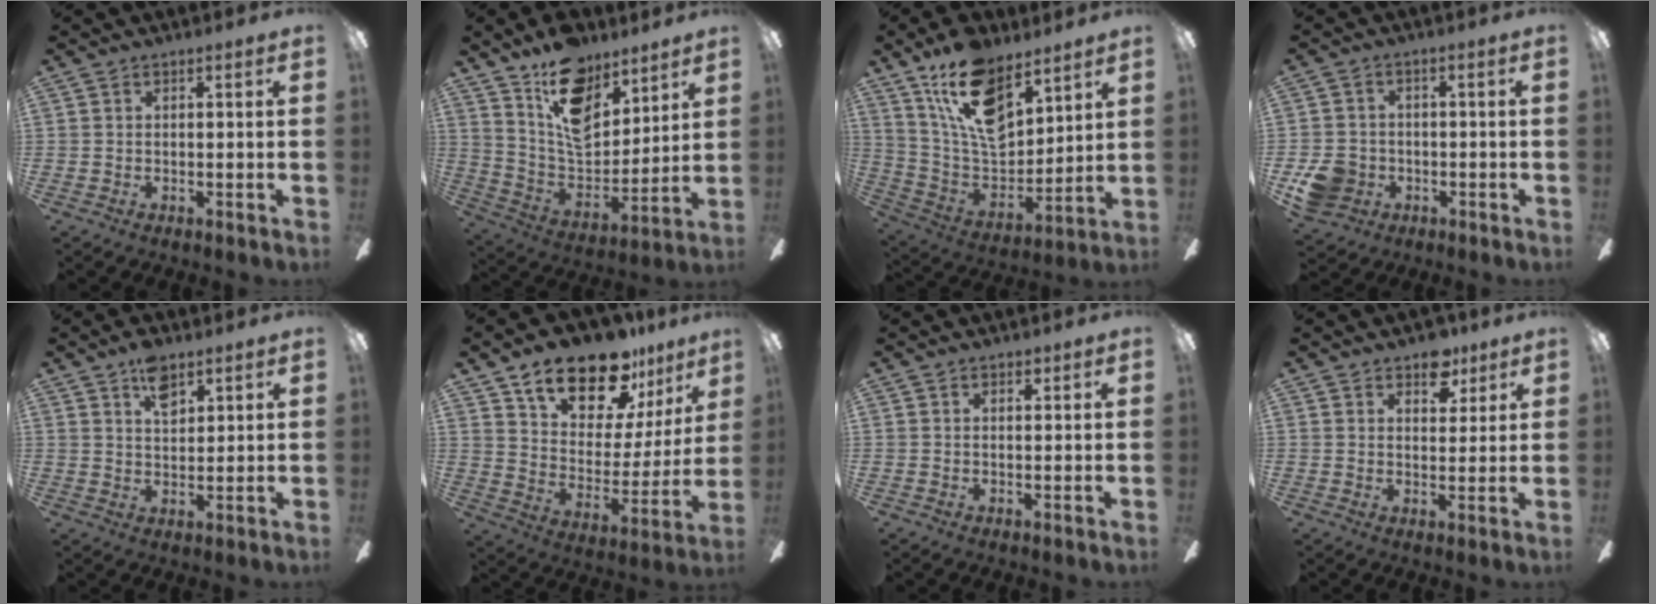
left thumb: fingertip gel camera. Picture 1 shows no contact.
{"total": 17.1, "force": [11.6, 9.1, 8.6], "torque": [-0.148, -0.072, 0.214]}
{"total": 18.8, "force": [11.9, 9.7, 10.8], "torque": [-0.207, -0.061, 0.216]}
{"total": 7.5, "force": [-3.0, 6.3, 2.8], "torque": [-0.061, 0.025, -0.055]}
{"total": 6.9, "force": [4.2, 3.5, 4.0], "torque": [-0.058, -0.012, 0.072]}
{"total": 19.1, "force": [14.5, 8.5, 9.1], "torque": [-0.149, -0.095, 0.254]}
{"total": 1.3, "force": [1.0, 0.7, 0.5], "torque": [-0.003, -0.003, 0.018]}
{"total": 7.0, "force": [5.0, 4.0, 3.0], "torque": [-0.023, -0.020, 0.085]}